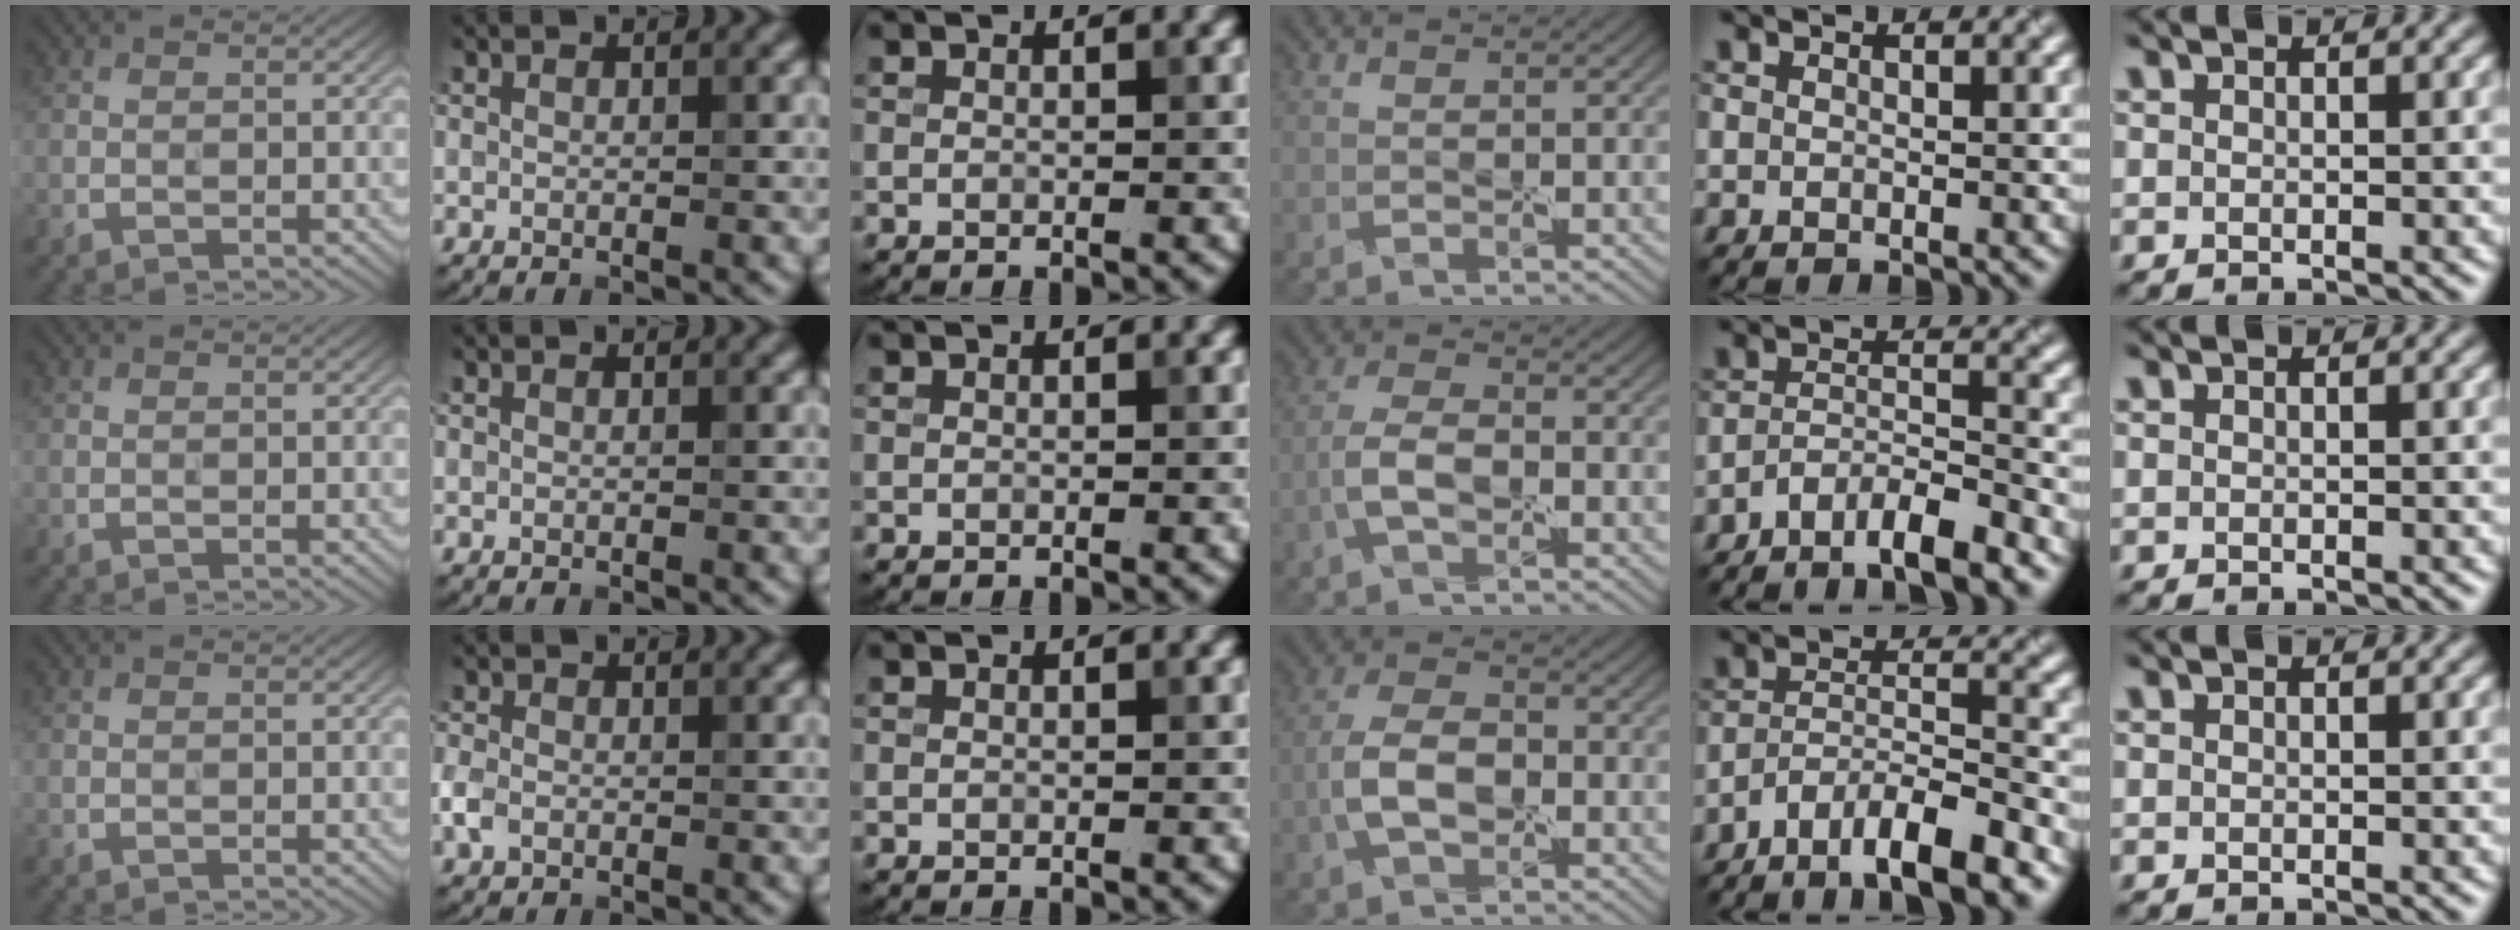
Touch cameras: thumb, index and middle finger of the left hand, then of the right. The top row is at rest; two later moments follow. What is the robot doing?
{"motion": "peel", "object": "shipping label"}